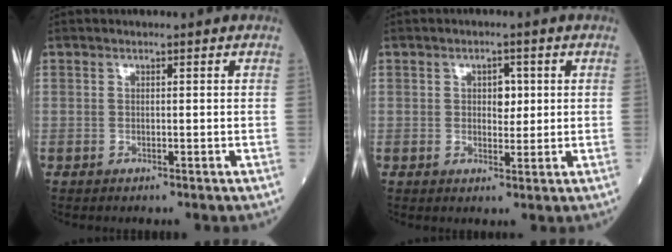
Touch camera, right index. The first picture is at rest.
{"total": 2.9, "force": [0.6, 1.9, 2.2], "torque": [-0.027, 0.004, 0.010]}